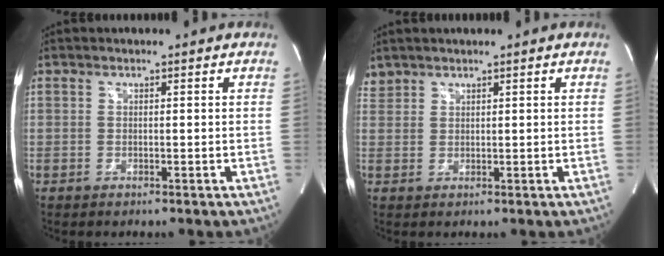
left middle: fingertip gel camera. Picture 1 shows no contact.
{"total": 1.9, "force": [1.8, 0.7, -0.2], "torque": [0.002, 0.010, 0.036]}